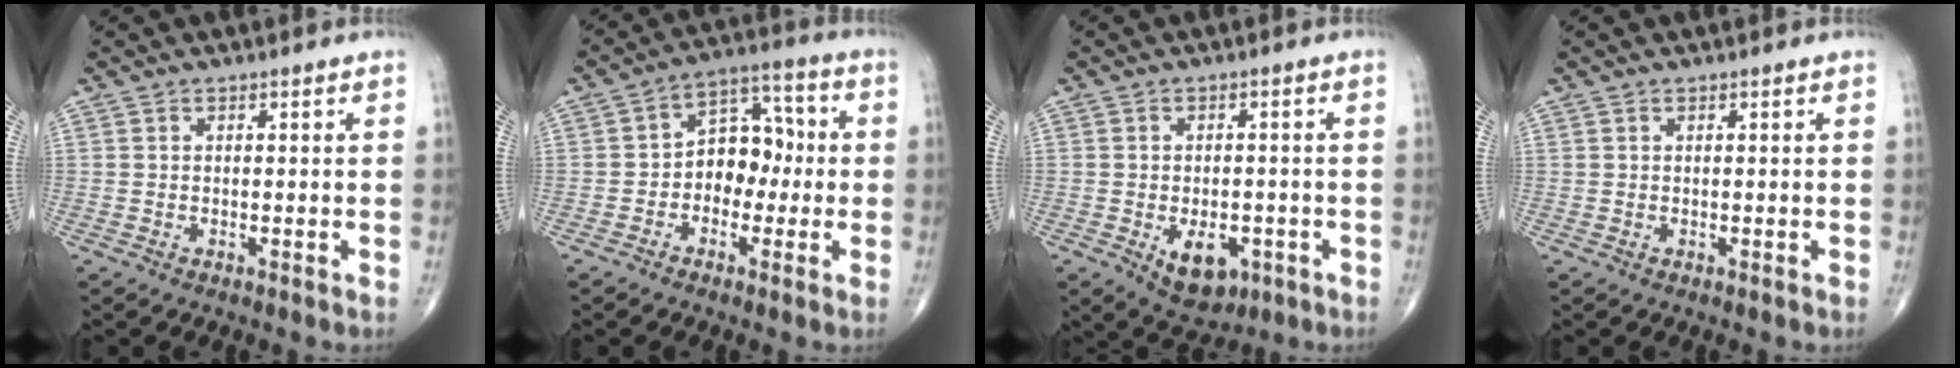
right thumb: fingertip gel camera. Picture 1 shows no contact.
{"total": 9.4, "force": [-1.1, 6.8, 6.4], "torque": [-0.058, 0.040, -0.030]}
{"total": 7.9, "force": [-2.9, 4.9, 5.5], "torque": [-0.062, 0.007, -0.028]}
{"total": 0.0}